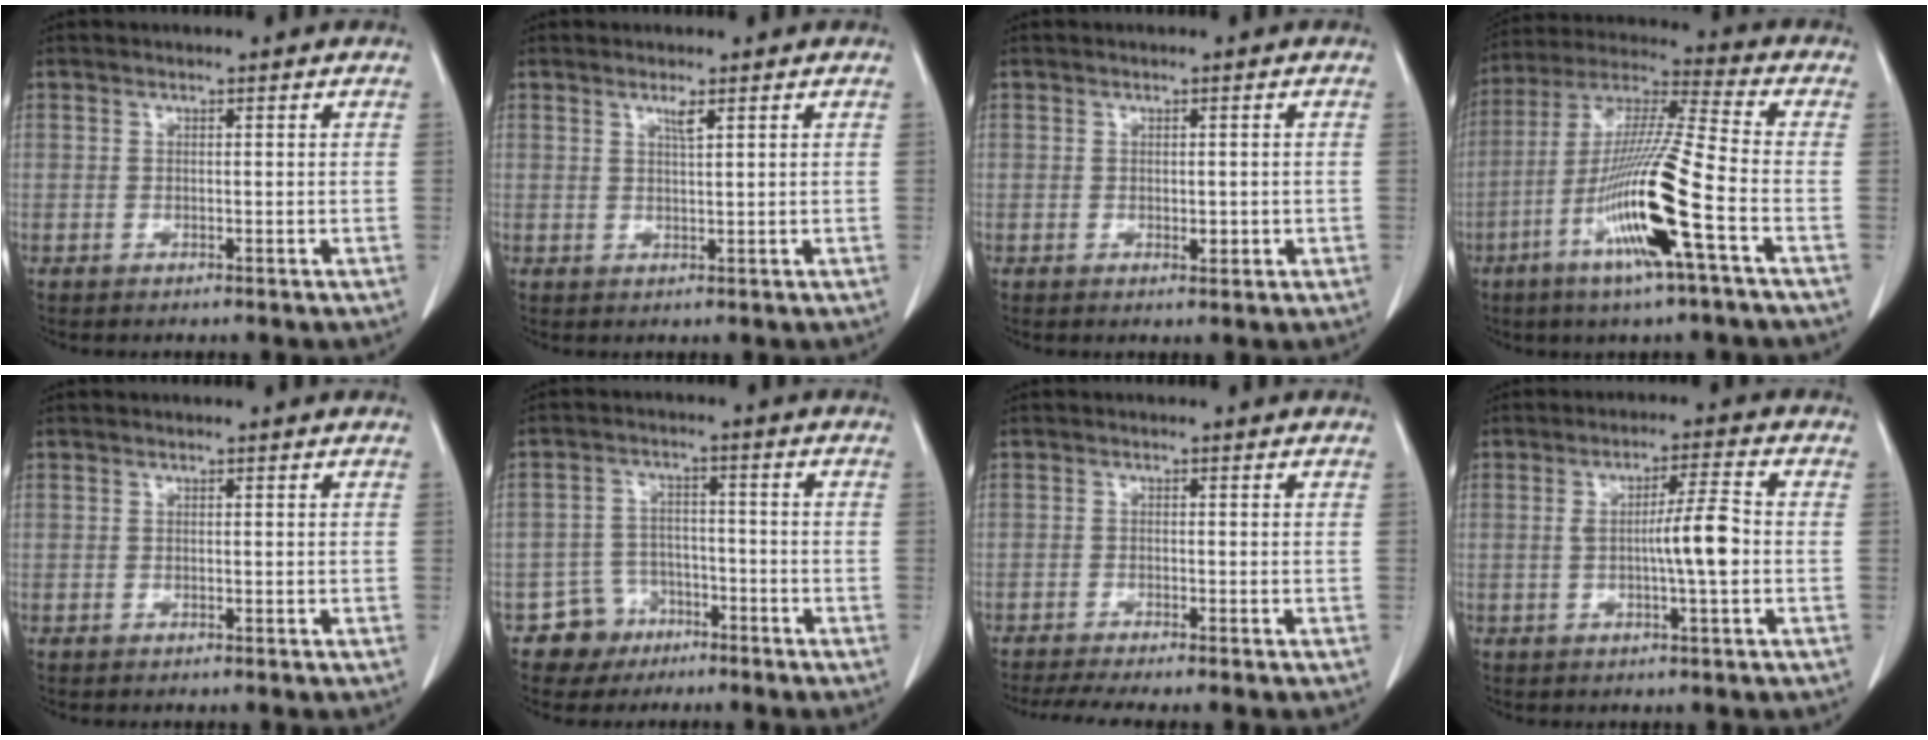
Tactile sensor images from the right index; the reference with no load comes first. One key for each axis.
{"total": 1.5, "fx": 0.9, "fy": -0.1, "fz": 1.2, "tx": -0.024, "ty": -0.003, "tz": 0.017}
{"total": 1.6, "fx": -0.2, "fy": 0.9, "fz": 1.3, "tx": -0.015, "ty": -0.001, "tz": 0.001}
{"total": 16.3, "fx": -6.1, "fy": -0.3, "fz": 15.2, "tx": -0.303, "ty": -0.014, "tz": -0.119}
{"total": 0.0}
{"total": 5.4, "fx": -3.4, "fy": 4.2, "fz": 0.0, "tx": 0.009, "ty": 0.013, "tz": -0.053}
{"total": 5.8, "fx": -4.9, "fy": -0.2, "fz": 3.1, "tx": -0.043, "ty": -0.012, "tz": -0.079}
{"total": 6.4, "fx": -0.7, "fy": -0.1, "fz": 6.4, "tx": -0.103, "ty": 0.005, "tz": -0.013}